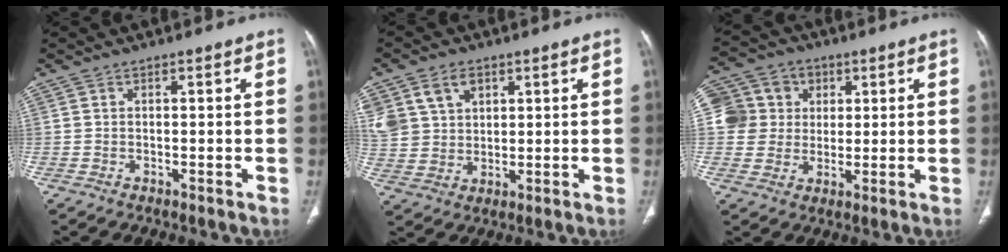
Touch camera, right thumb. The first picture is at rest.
{"total": 11.5, "force": [5.1, 8.6, 5.5], "torque": [-0.102, -0.002, 0.110]}
{"total": 11.5, "force": [2.7, 10.7, 3.4], "torque": [-0.043, 0.014, 0.045]}